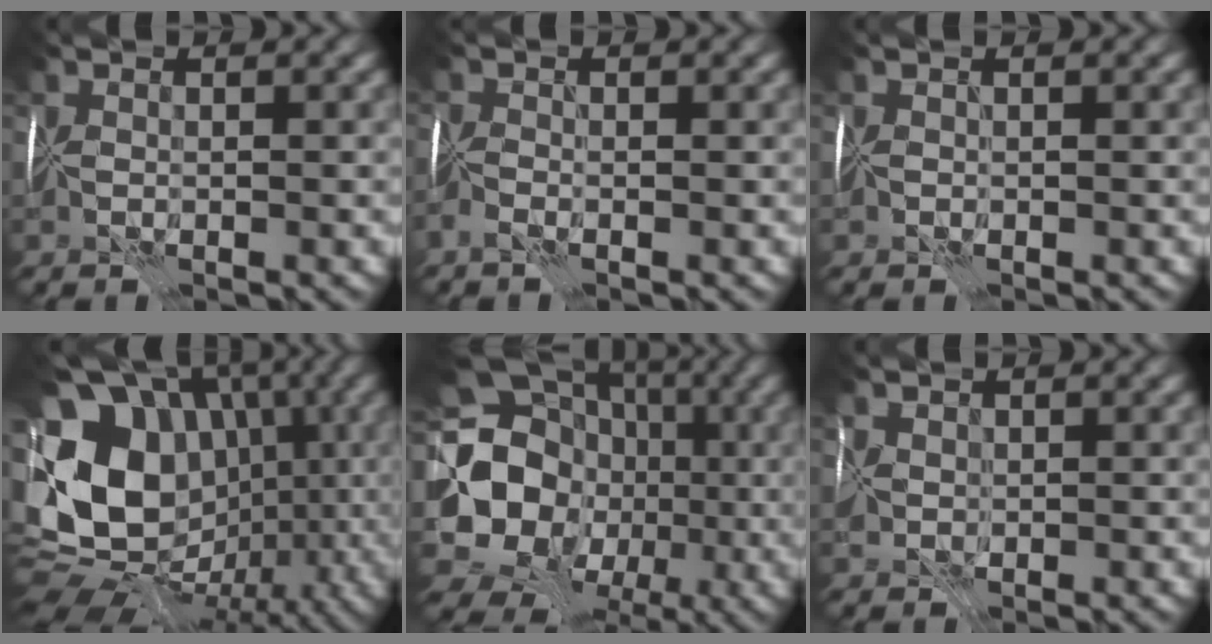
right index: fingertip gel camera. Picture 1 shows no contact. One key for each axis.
{"total": 1.6, "fx": -1.4, "fy": 0.2, "fz": 0.8, "tx": -0.017, "ty": -0.005, "tz": -0.033}
{"total": 0.0}
{"total": 14.5, "fx": 0.2, "fy": 11.1, "fz": 9.4, "tx": -0.139, "ty": 0.014, "tz": 0.017}
{"total": 17.9, "fx": -2.4, "fy": 15.4, "fz": 8.8, "tx": -0.136, "ty": -0.004, "tz": -0.057}
{"total": 1.9, "fx": 0.3, "fy": 1.3, "fz": 1.3, "tx": -0.024, "ty": -0.003, "tz": 0.005}